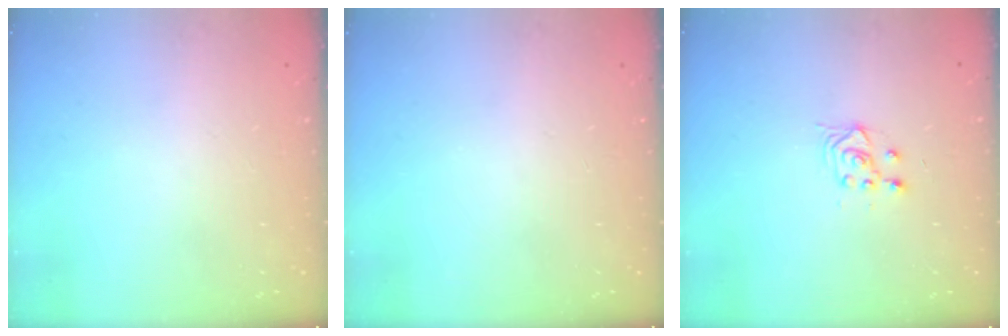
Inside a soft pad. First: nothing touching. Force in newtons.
{"total": 0.0}
{"total": 3.0, "press": 2.6, "slide": 1.3}